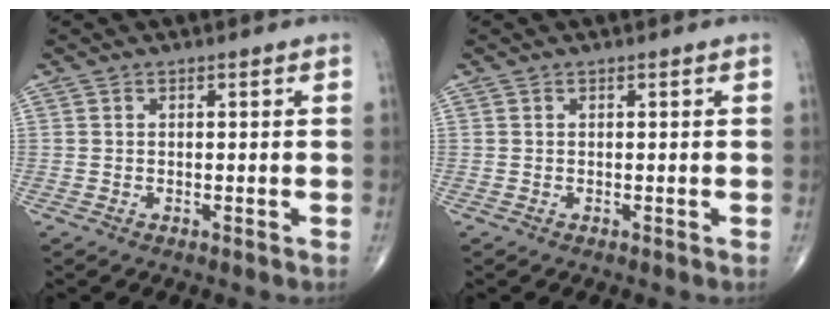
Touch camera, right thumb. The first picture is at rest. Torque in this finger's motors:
{"motor_torque": [0.00, 0.00, 0.00, 0.00, 0.00]}